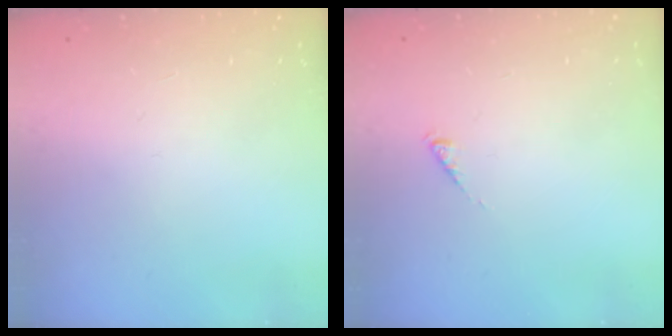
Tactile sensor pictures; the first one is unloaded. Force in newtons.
{"total": 0.0}